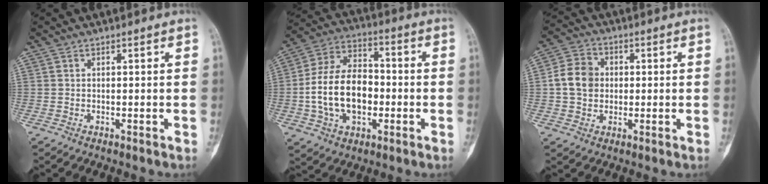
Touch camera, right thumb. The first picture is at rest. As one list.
[{"total": 17.0, "force": [-2.3, 11.2, 12.6], "torque": [-0.216, 0.033, -0.037]}, {"total": 7.2, "force": [0.1, 6.1, 3.9], "torque": [-0.057, 0.014, -0.004]}]